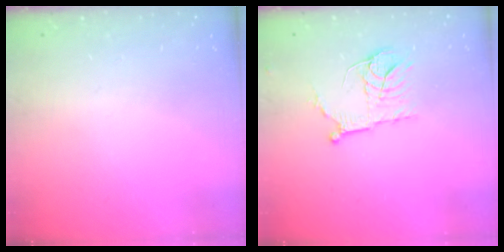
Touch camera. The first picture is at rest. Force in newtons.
{"total": 11.2, "press": 11.1, "slide": 0.7}